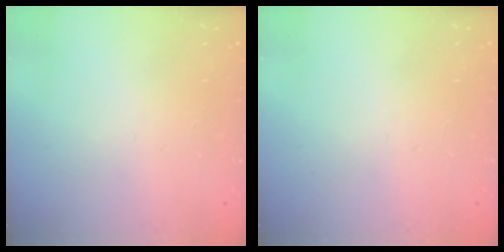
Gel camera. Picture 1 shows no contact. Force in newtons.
{"total": 0.0}